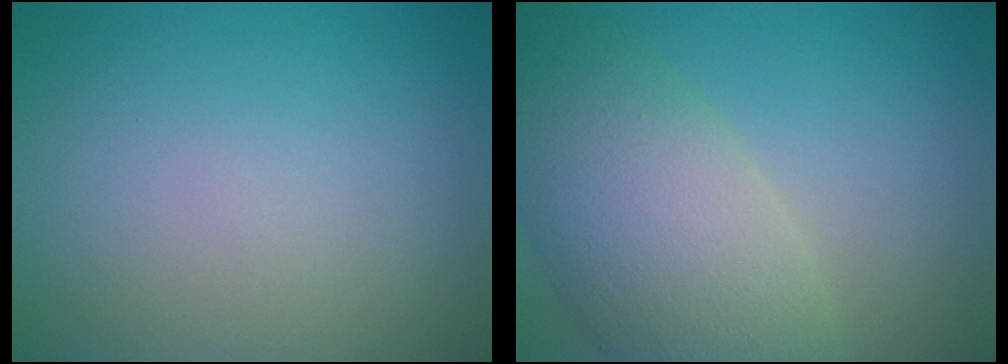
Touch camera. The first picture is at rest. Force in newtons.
{"total": 8.2, "press": 8.2, "slide": 0.5}